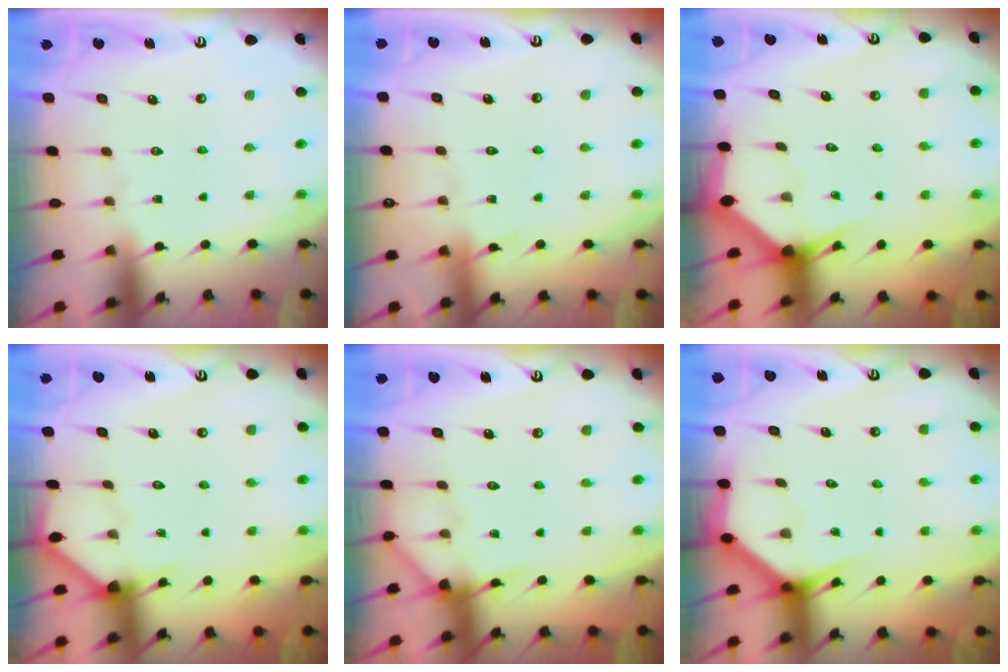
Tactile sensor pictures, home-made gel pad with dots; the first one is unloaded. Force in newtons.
{"total": 4.0, "press": 4.0, "slide": 0.4}
{"total": 2.8, "press": 2.8, "slide": 0.2}
{"total": 3.5, "press": 3.5, "slide": 0.2}
{"total": 7.1, "press": 7.0, "slide": 0.5}
{"total": 3.4, "press": 3.4, "slide": 0.2}